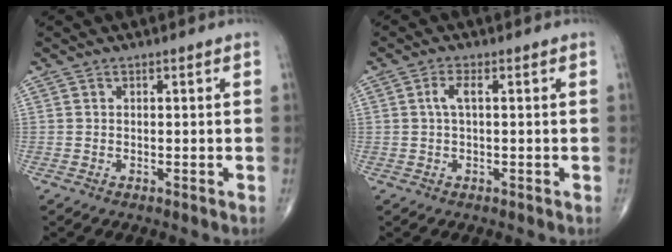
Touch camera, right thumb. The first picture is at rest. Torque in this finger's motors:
{"motor_torque": [-0.04, -0.03, 0.21, 0.10, 0.08]}